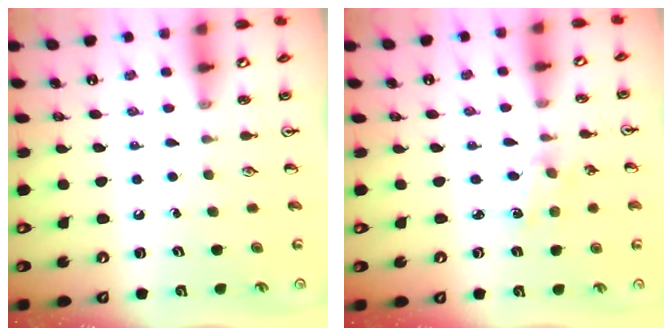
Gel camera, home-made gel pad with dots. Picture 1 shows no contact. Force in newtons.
{"total": 2.1, "press": 2.0, "slide": 0.3}